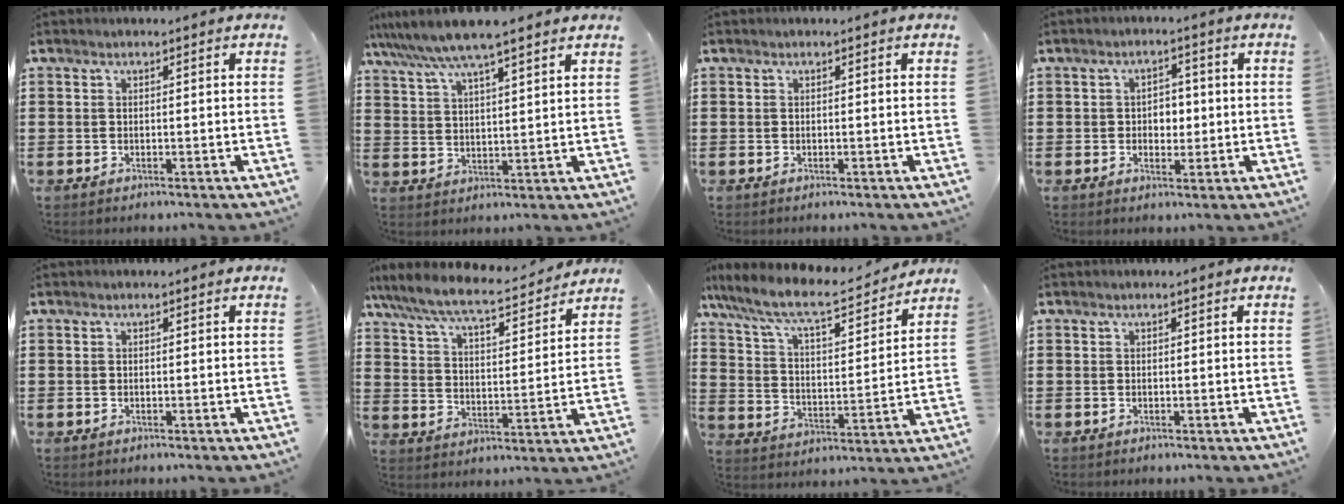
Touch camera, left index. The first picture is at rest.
{"total": 6.8, "force": [5.8, 0.5, 3.6], "torque": [-0.089, -0.018, 0.100]}
{"total": 0.0}
{"total": 3.3, "force": [-0.1, 2.4, 2.3], "torque": [-0.043, 0.005, -0.008]}
{"total": 0.0}
{"total": 7.5, "force": [6.7, 0.7, 3.2], "torque": [-0.093, -0.041, 0.112]}
{"total": 8.9, "force": [7.4, 1.2, 4.7], "torque": [-0.120, -0.043, 0.122]}
{"total": 0.0}